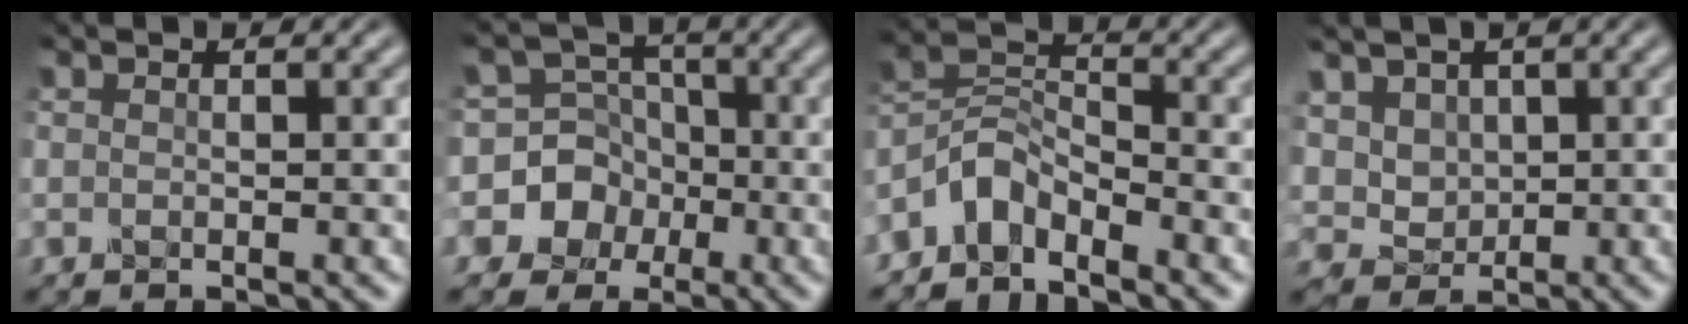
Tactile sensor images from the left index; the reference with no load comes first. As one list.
[{"total": 8.9, "force": [-2.4, 8.4, 1.4], "torque": [-0.034, 0.022, -0.064]}, {"total": 3.7, "force": [-3.0, 1.5, 1.6], "torque": [-0.029, 0.012, -0.074]}, {"total": 2.8, "force": [1.2, 2.3, 1.1], "torque": [-0.034, -0.006, 0.039]}]